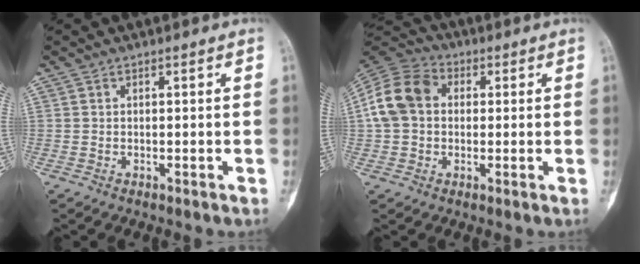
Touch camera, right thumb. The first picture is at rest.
{"total": 12.0, "force": [1.5, 9.4, 7.3], "torque": [-0.134, 0.032, 0.017]}